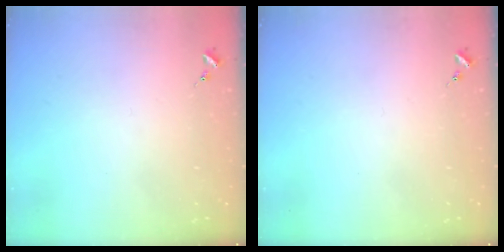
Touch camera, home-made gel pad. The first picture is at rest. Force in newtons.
{"total": 0.0}